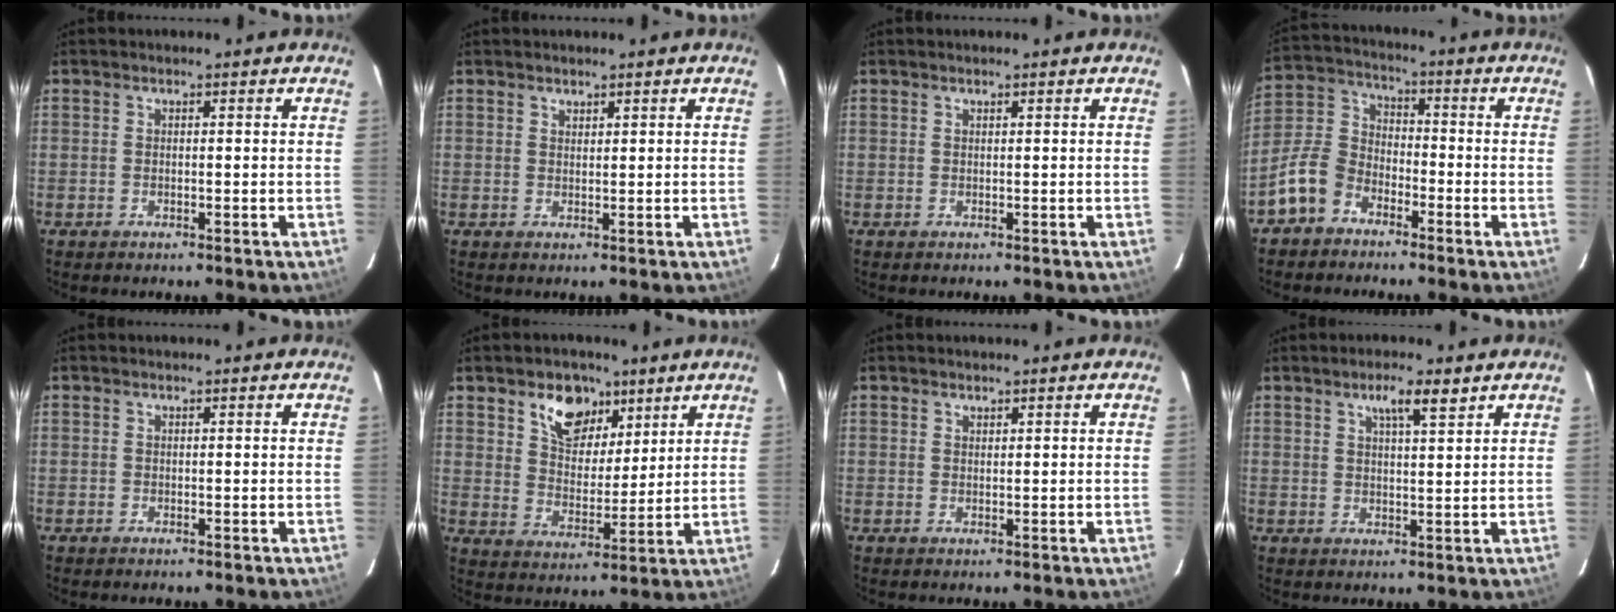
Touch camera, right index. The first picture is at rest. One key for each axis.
{"total": 0.8, "fx": 0.7, "fy": 0.4, "fz": 0.1, "tx": -0.002, "ty": 0.002, "tz": 0.014}
{"total": 0.0}
{"total": 9.7, "fx": -6.3, "fy": 6.3, "fz": 3.9, "tx": -0.097, "ty": 0.033, "tz": -0.129}
{"total": 0.0}
{"total": 10.4, "fx": 6.2, "fy": 6.5, "fz": 5.2, "tx": -0.085, "ty": 0.006, "tz": 0.111}
{"total": 0.7, "fx": 0.6, "fy": 0.3, "fz": 0.1, "tx": -0.001, "ty": 0.001, "tz": 0.011}
{"total": 4.7, "fx": 3.0, "fy": 0.8, "fz": 3.5, "tx": -0.058, "ty": 0.003, "tz": 0.050}